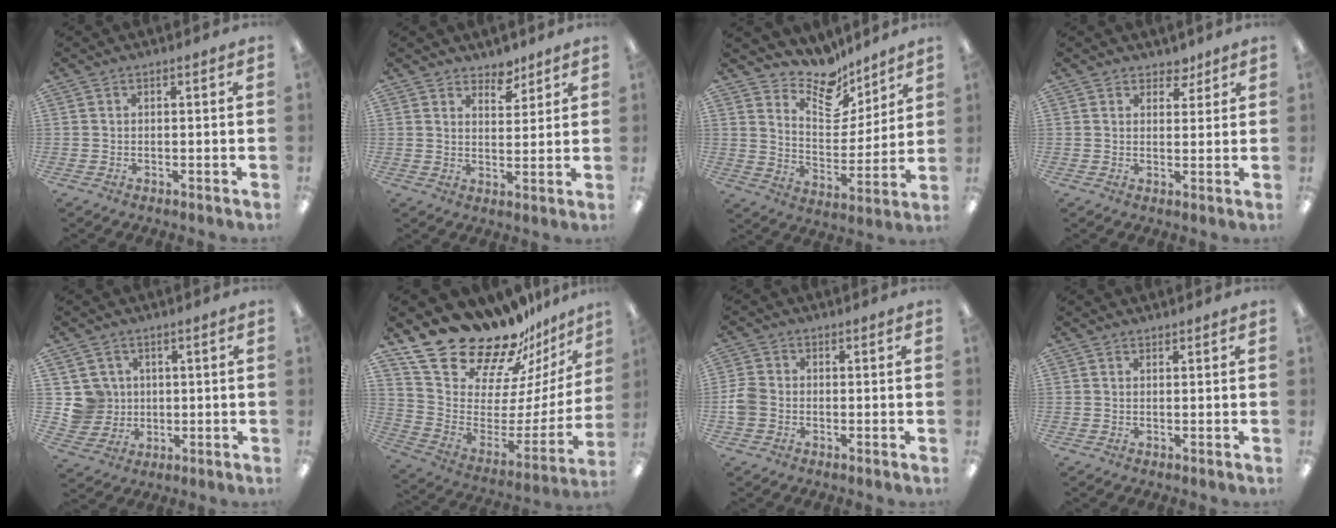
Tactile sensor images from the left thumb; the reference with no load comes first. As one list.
[{"total": 4.9, "force": [4.3, 2.3, 0.6], "torque": [0.000, -0.028, 0.077]}, {"total": 12.6, "force": [10.9, 5.0, 3.9], "torque": [-0.081, -0.082, 0.204]}, {"total": 3.7, "force": [2.9, 2.2, 0.8], "torque": [0.002, -0.016, 0.048]}, {"total": 6.5, "force": [1.8, 6.2, 0.4], "torque": [-0.010, 0.001, 0.040]}, {"total": 24.5, "force": [20.6, 8.9, 9.8], "torque": [-0.173, -0.164, 0.379]}, {"total": 4.4, "force": [-0.8, 3.6, 2.3], "torque": [-0.043, 0.009, -0.014]}, {"total": 0.6, "force": [0.6, 0.2, -0.1], "torque": [0.000, -0.001, 0.012]}]